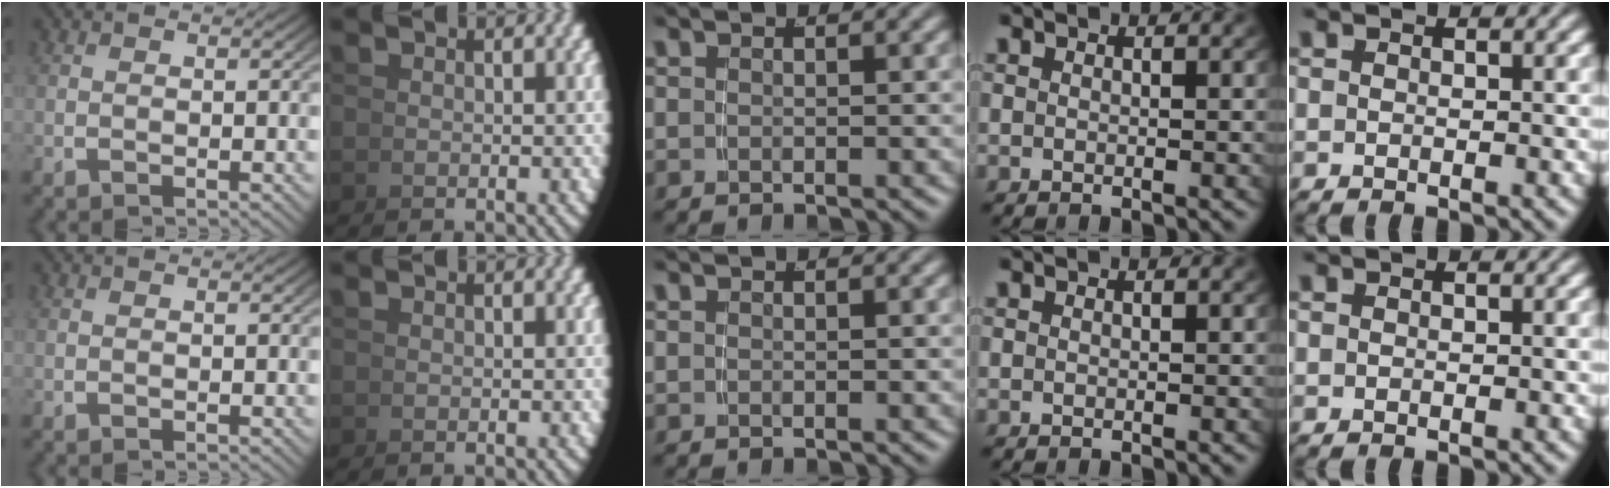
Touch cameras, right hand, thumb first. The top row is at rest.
{}